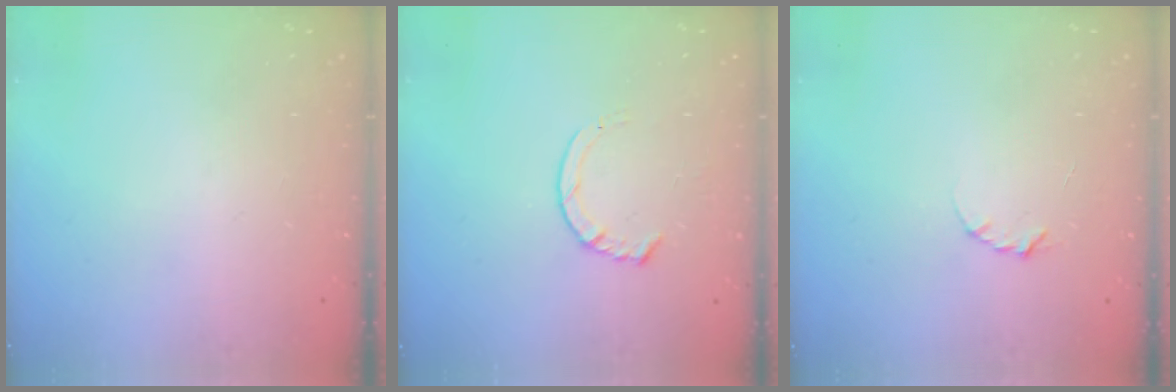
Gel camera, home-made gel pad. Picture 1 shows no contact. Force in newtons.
{"total": 4.6, "press": 4.6, "slide": 0.5}
{"total": 2.3, "press": 2.3, "slide": 0.4}